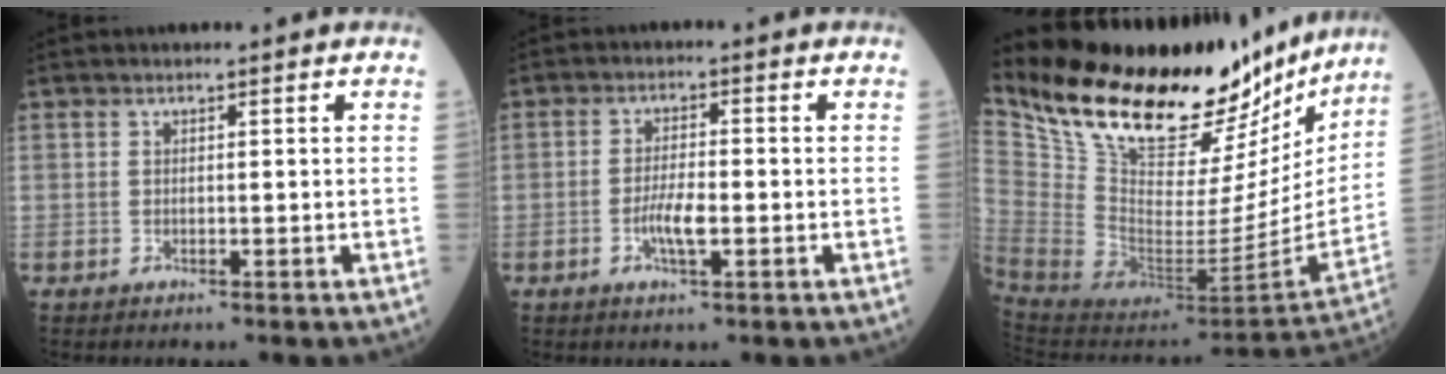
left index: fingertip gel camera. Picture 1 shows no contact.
{"total": 3.9, "force": [-1.4, 0.8, 3.5], "torque": [-0.070, -0.004, -0.027]}
{"total": 31.7, "force": [26.8, 9.4, 13.9], "torque": [-0.232, -0.051, 0.399]}